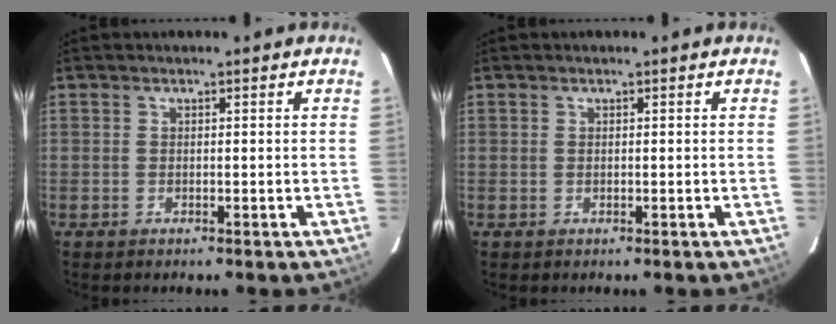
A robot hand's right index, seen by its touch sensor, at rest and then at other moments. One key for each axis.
{"total": 0.0}